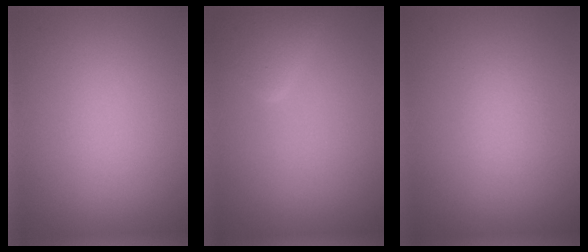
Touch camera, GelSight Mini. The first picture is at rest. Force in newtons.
{"total": 2.6, "press": 2.6, "slide": 0.1}
{"total": 0.9, "press": 0.8, "slide": 0.1}